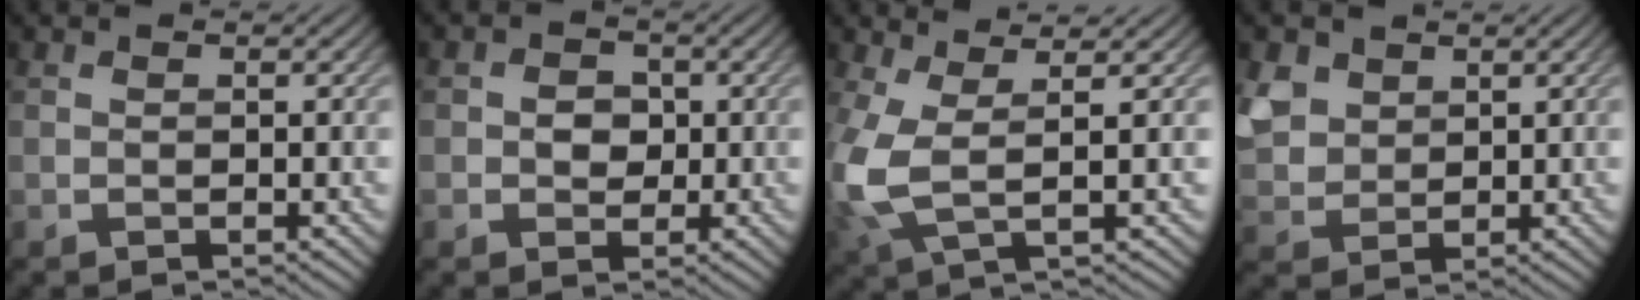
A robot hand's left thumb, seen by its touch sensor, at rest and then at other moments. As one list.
[{"total": 2.9, "force": [0.0, 2.6, 1.3], "torque": [-0.016, 0.001, -0.013]}, {"total": 6.4, "force": [0.7, 2.1, 6.0], "torque": [-0.152, 0.005, 0.010]}, {"total": 5.2, "force": [2.8, 3.7, 2.3], "torque": [-0.079, 0.005, 0.055]}]